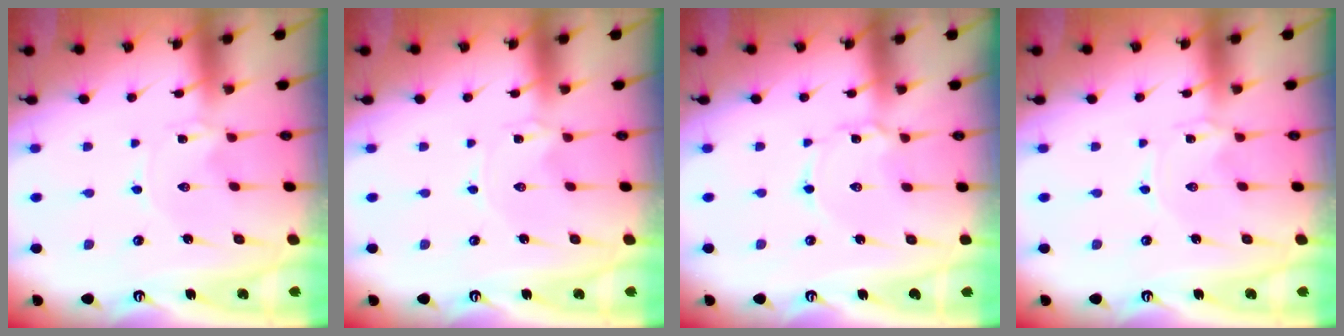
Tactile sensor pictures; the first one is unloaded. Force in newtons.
{"total": 0.0}
{"total": 2.4, "press": 2.4, "slide": 0.1}
{"total": 0.0}